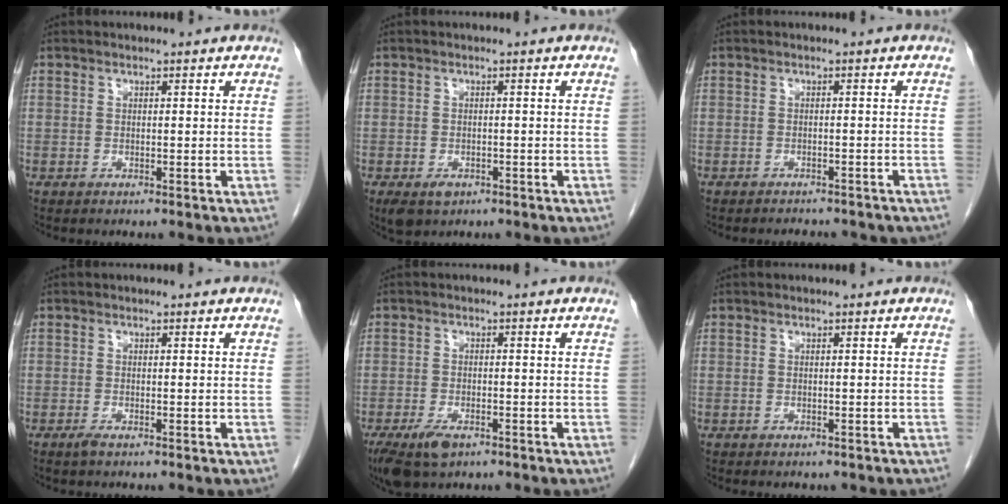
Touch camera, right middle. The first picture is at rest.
{"total": 3.7, "force": [-2.1, 2.3, 2.0], "torque": [-0.038, -0.006, -0.025]}
{"total": 6.6, "force": [-5.9, 2.0, 2.1], "torque": [-0.025, -0.001, -0.063]}
{"total": 0.9, "force": [-0.7, 0.1, 0.7], "torque": [-0.018, -0.004, -0.012]}
{"total": 5.5, "force": [-3.5, 2.3, 3.6], "torque": [-0.071, -0.009, -0.057]}
{"total": 2.8, "force": [-2.4, 1.2, 1.0], "torque": [-0.016, -0.003, -0.025]}